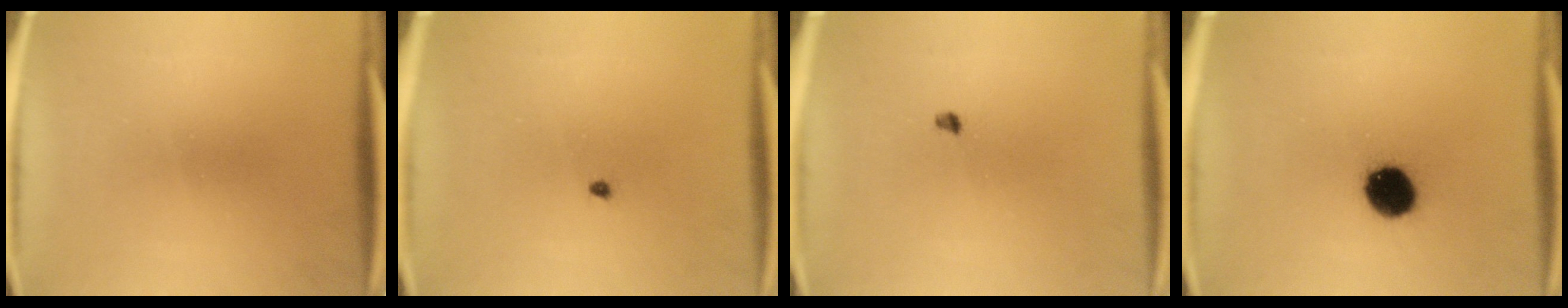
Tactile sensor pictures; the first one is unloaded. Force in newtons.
{"total": 0.6}
{"total": 1.1}
{"total": 10.3}